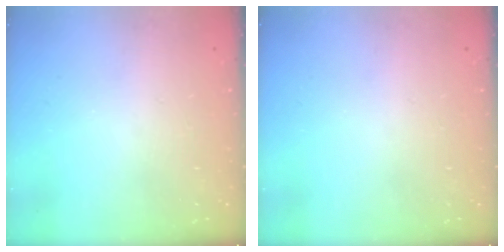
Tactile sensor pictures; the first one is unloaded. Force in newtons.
{"total": 0.0}